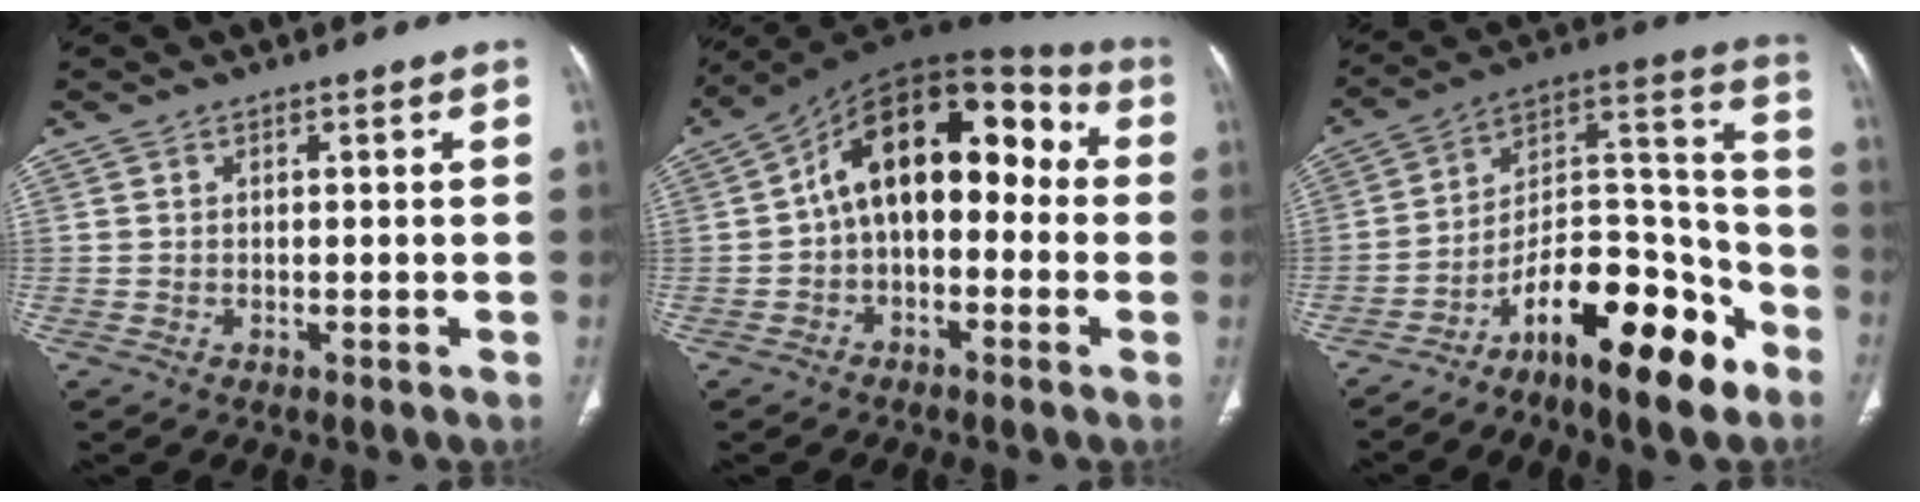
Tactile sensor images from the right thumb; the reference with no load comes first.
{"total": 16.0, "force": [0.0, 9.8, 12.6], "torque": [-0.152, 0.060, -0.015]}
{"total": 19.4, "force": [-11.9, 6.4, 14.0], "torque": [-0.196, 0.104, -0.198]}